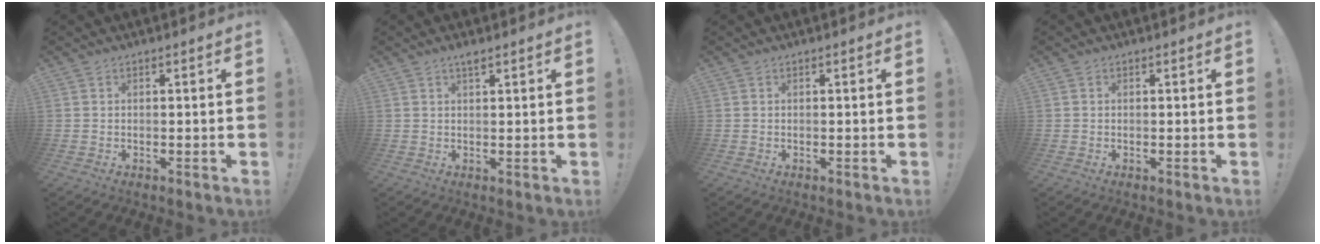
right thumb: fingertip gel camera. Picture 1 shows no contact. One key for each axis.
{"total": 1.9, "fx": 1.4, "fy": 0.2, "fz": 1.3, "tx": -0.023, "ty": -0.002, "tz": 0.022}
{"total": 0.0}
{"total": 0.0}